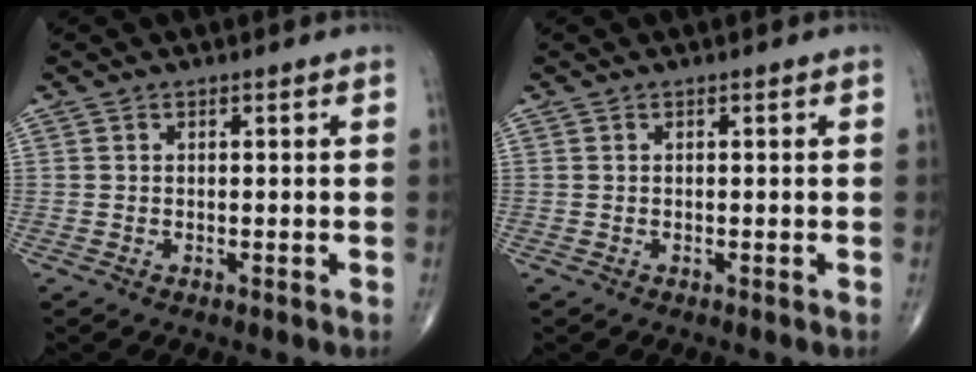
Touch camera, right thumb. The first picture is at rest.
{"total": 0.0}